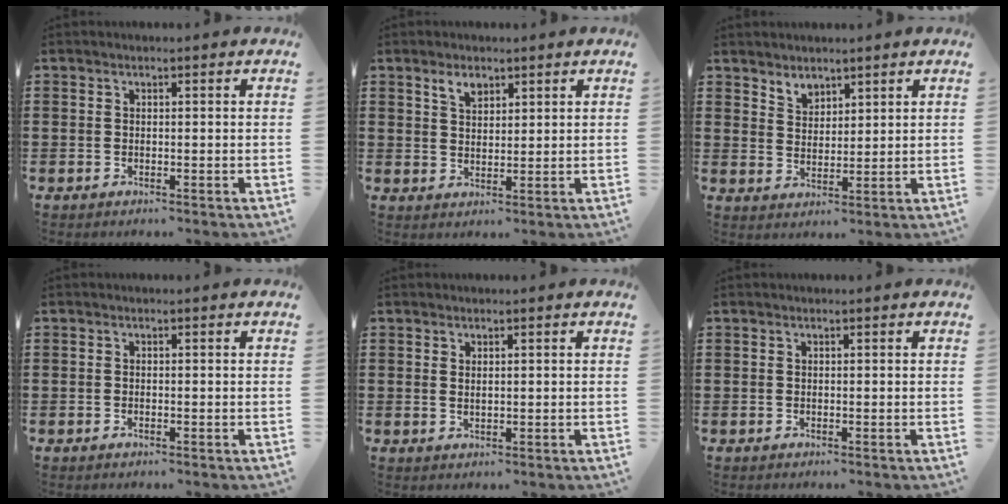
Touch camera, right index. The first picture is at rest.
{"total": 2.8, "force": [2.0, 1.5, 1.3], "torque": [-0.024, 0.000, 0.036]}
{"total": 3.1, "force": [2.7, 1.6, 0.2], "torque": [-0.014, 0.001, 0.052]}
{"total": 0.0}
{"total": 0.9, "force": [0.7, 0.3, 0.6], "torque": [-0.013, 0.001, 0.013]}
{"total": 0.0}